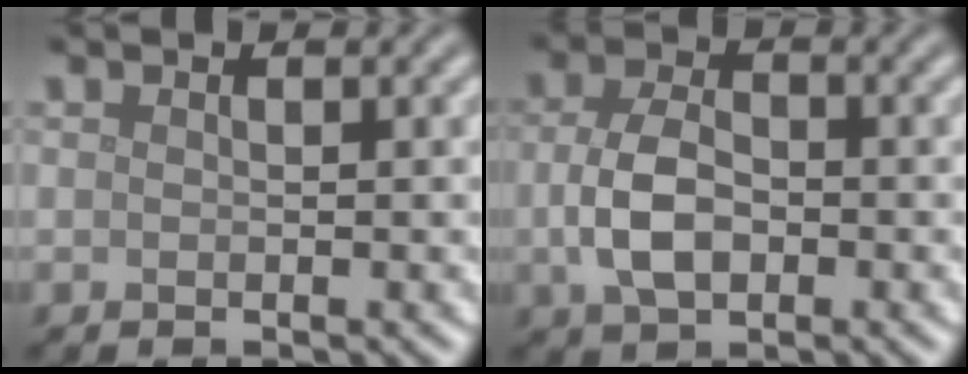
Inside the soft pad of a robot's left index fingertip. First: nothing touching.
{"total": 4.5, "force": [-0.7, 2.8, 3.5], "torque": [-0.077, -0.002, -0.015]}